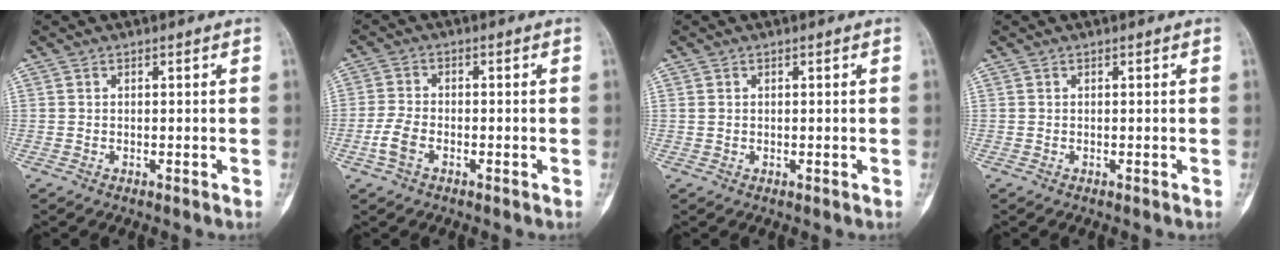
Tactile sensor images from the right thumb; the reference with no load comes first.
{"total": 4.5, "force": [-1.8, 2.7, 3.0], "torque": [-0.070, 0.012, -0.038]}
{"total": 0.8, "force": [0.2, 0.7, 0.4], "torque": [-0.005, 0.001, 0.005]}
{"total": 0.0}